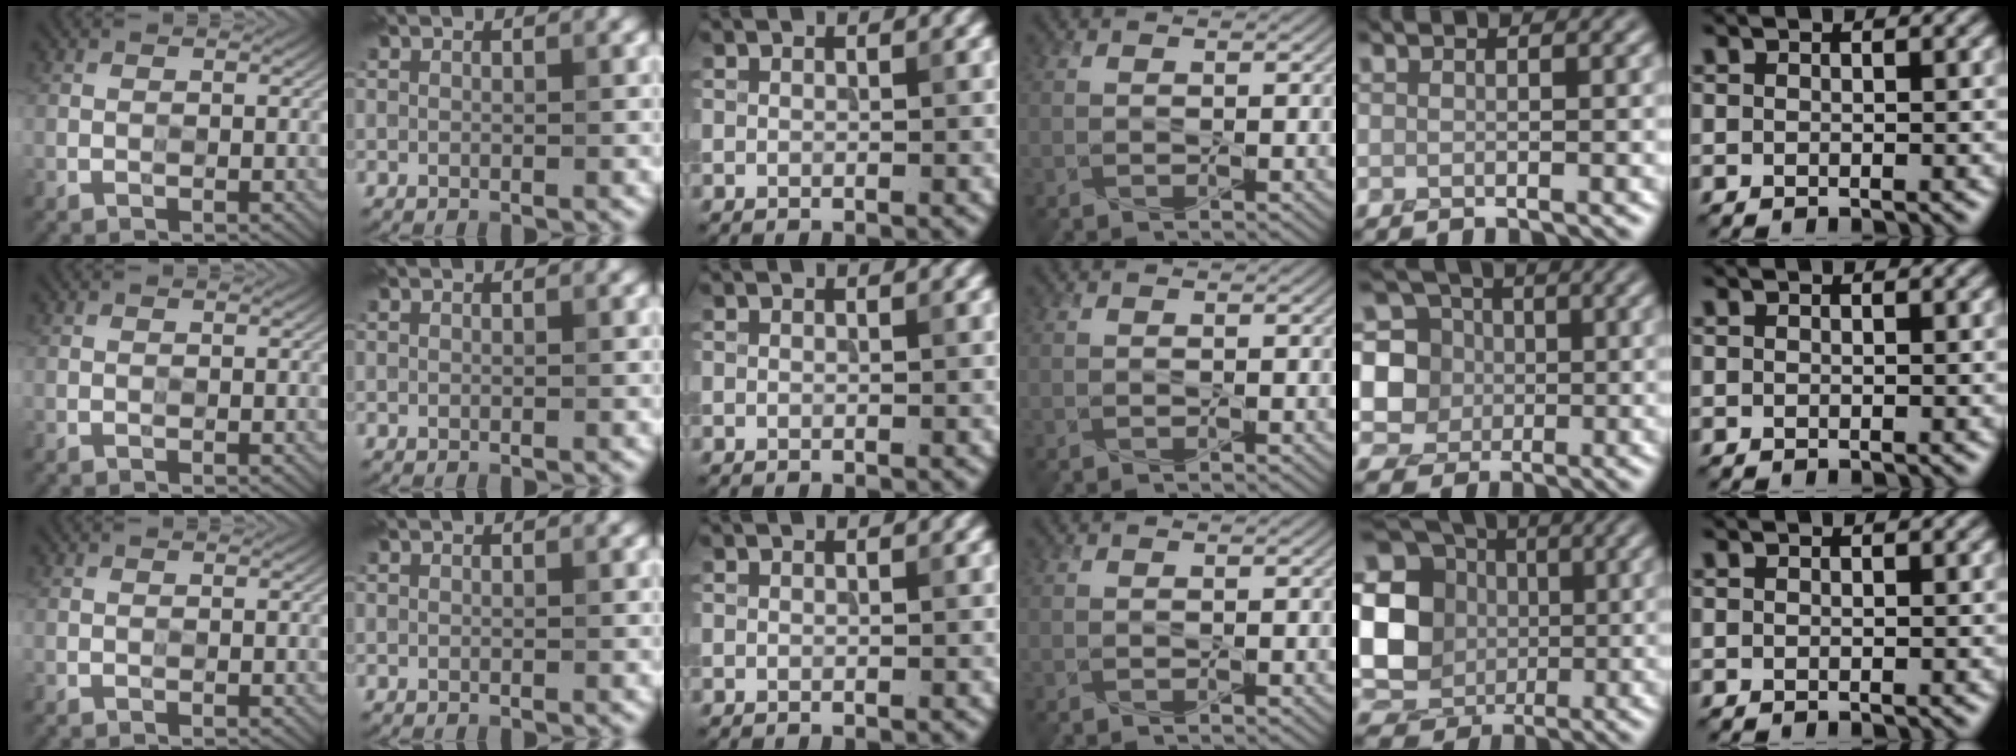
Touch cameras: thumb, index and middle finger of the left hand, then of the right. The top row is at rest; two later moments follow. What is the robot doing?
{"motion": "press", "object": "toy piano key"}